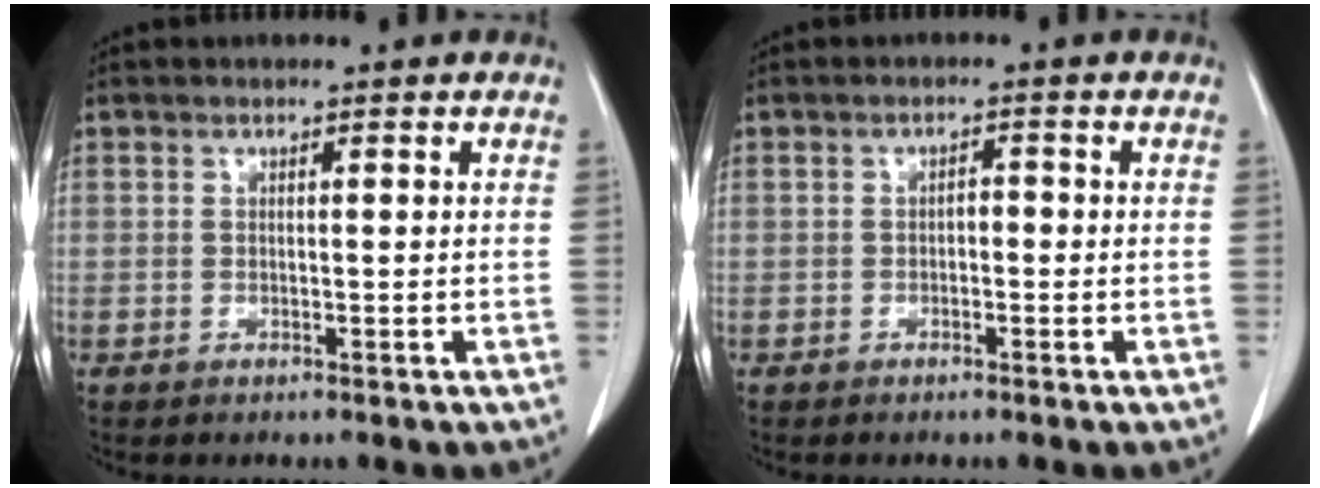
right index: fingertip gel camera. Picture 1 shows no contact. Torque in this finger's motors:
{"motor_torque": [0.11, -0.03, 0.06, 0.01]}